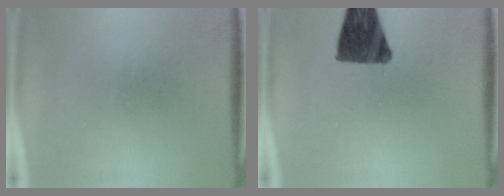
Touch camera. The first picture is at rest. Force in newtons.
{"total": 11.9}